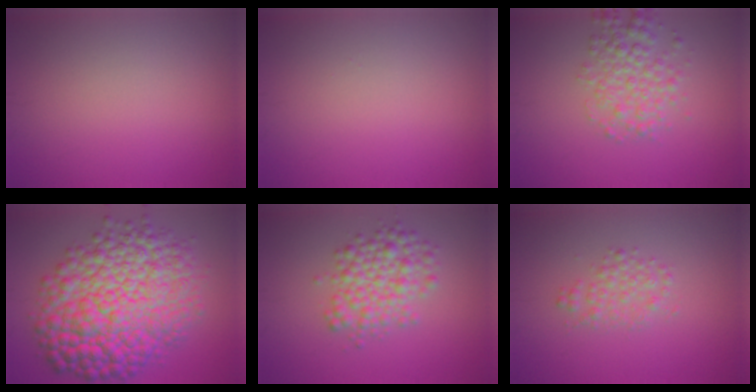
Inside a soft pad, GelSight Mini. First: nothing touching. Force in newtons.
{"total": 0.0}
{"total": 3.7, "press": 3.7, "slide": 0.1}
{"total": 13.8, "press": 13.8, "slide": 0.0}
{"total": 4.6, "press": 4.6, "slide": 0.1}
{"total": 2.0, "press": 2.0, "slide": 0.0}